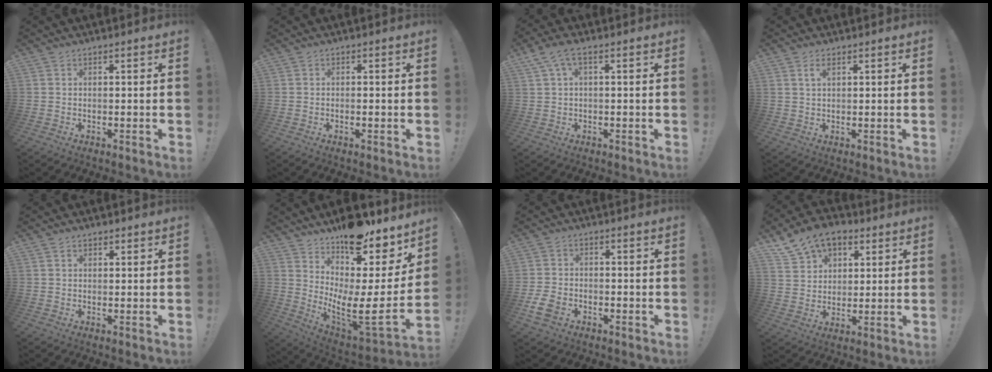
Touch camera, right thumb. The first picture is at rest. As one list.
[{"total": 0.9, "force": [-0.6, -0.1, 0.7], "torque": [-0.015, 0.001, -0.011]}, {"total": 4.5, "force": [1.4, 1.5, 4.0], "torque": [-0.080, 0.001, 0.029]}, {"total": 2.8, "force": [1.3, 1.2, 2.1], "torque": [-0.034, -0.003, 0.022]}, {"total": 1.1, "force": [0.6, 0.8, 0.4], "torque": [0.005, -0.003, 0.009]}, {"total": 18.3, "force": [10.3, 4.5, 14.4], "torque": [-0.227, -0.100, 0.170]}, {"total": 7.1, "force": [-3.5, 4.7, 4.1], "torque": [-0.093, 0.014, -0.060]}, {"total": 12.1, "force": [7.4, 8.3, 4.8], "torque": [-0.084, -0.039, 0.147]}]